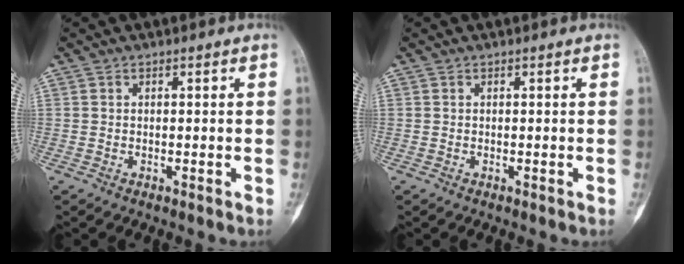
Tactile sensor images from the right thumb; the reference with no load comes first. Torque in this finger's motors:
{"motor_torque": [0.01, 0.00, 0.03, -0.03, 0.00]}